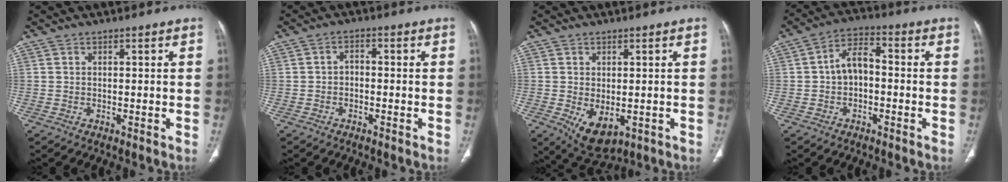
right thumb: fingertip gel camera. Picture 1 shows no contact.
{"total": 2.1, "force": [-0.6, 1.5, 1.3], "torque": [-0.015, 0.012, -0.015]}
{"total": 7.1, "force": [-1.6, 4.2, 5.6], "torque": [-0.081, -0.008, -0.005]}
{"total": 6.8, "force": [-0.5, 4.5, 5.1], "torque": [-0.078, 0.028, -0.021]}